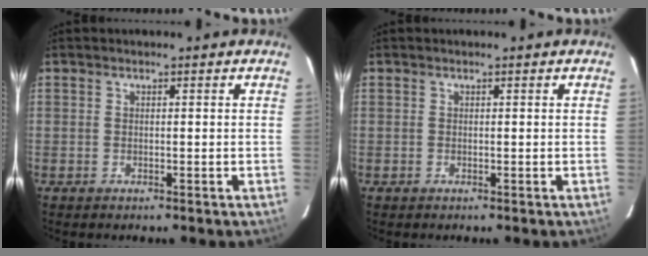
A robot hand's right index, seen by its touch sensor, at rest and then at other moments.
{"total": 0.0}